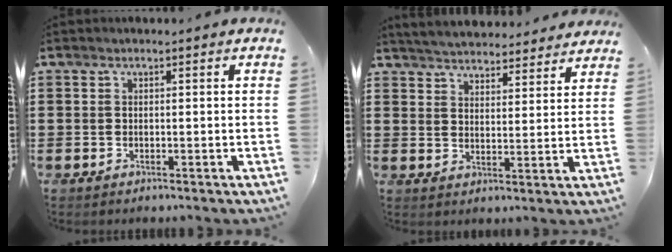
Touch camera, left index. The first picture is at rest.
{"total": 4.5, "force": [4.5, 0.1, 0.1], "torque": [-0.021, -0.025, 0.078]}